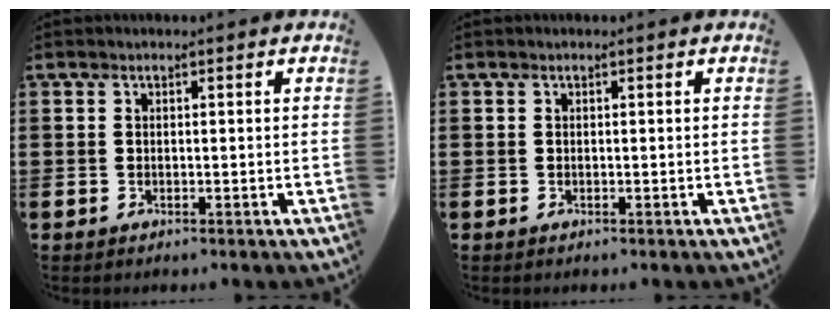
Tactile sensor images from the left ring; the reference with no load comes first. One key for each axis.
{"total": 0.0}